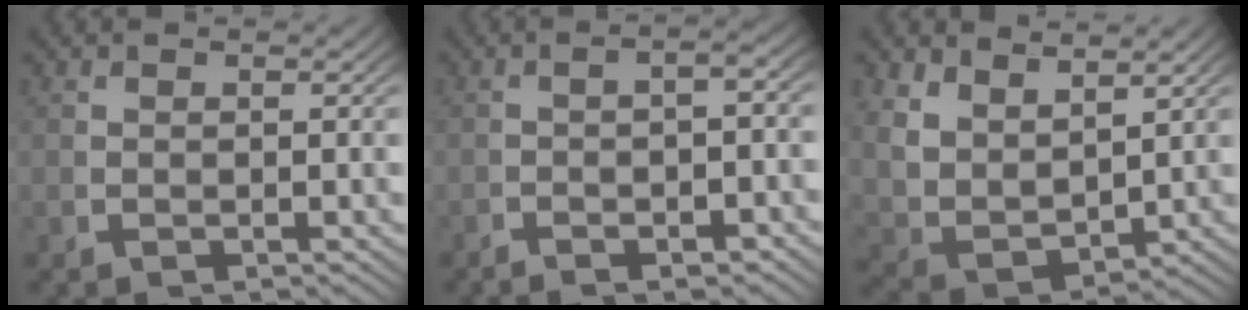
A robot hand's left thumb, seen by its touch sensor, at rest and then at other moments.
{"total": 3.0, "force": [-1.5, 0.7, 2.5], "torque": [-0.038, 0.002, -0.026]}
{"total": 7.2, "force": [1.3, 5.5, 4.5], "torque": [-0.123, -0.035, 0.045]}